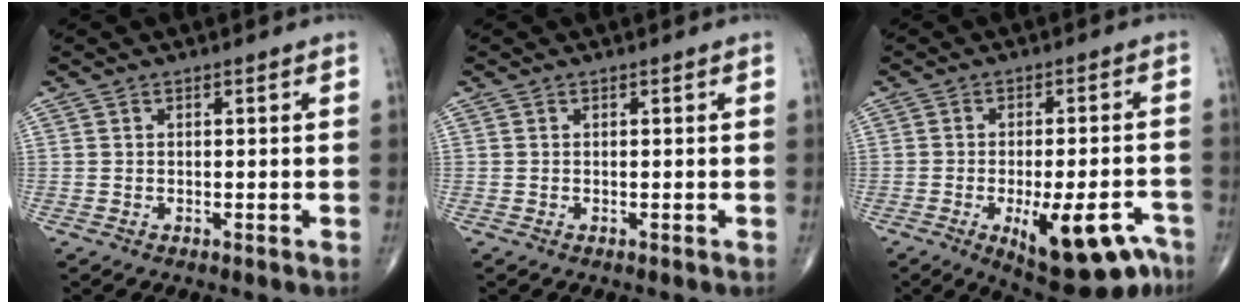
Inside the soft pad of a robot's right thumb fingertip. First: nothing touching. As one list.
[{"total": 0.0}, {"total": 15.3, "force": [-7.9, 5.7, 11.8], "torque": [-0.116, 0.030, -0.098]}]